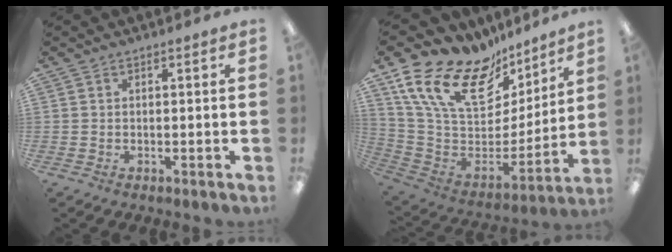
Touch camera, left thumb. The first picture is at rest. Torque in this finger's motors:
{"motor_torque": [2.06, 2.04, 1.35, -1.41, 0.39]}